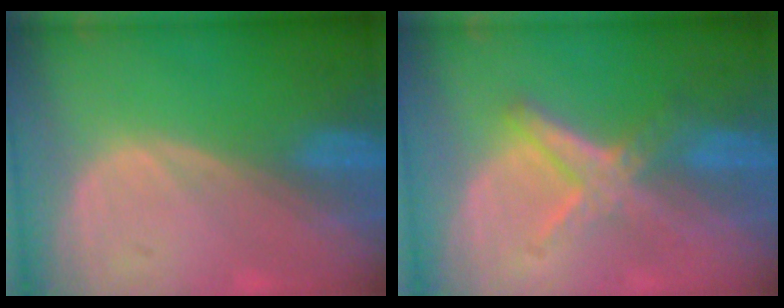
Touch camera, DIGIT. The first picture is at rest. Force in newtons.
{"total": 5.6, "press": 5.4, "slide": 1.8}